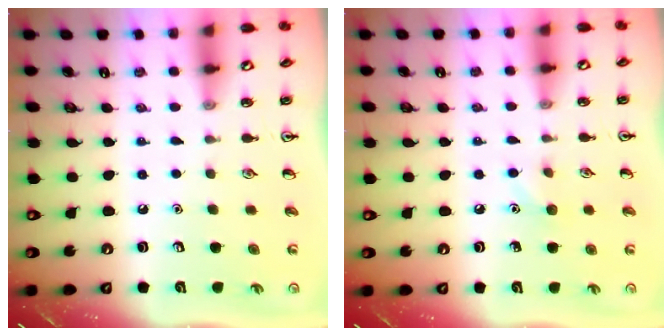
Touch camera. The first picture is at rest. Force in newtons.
{"total": 5.8, "press": 5.5, "slide": 1.8}